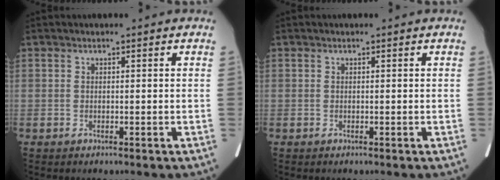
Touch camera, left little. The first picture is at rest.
{"total": 0.0}